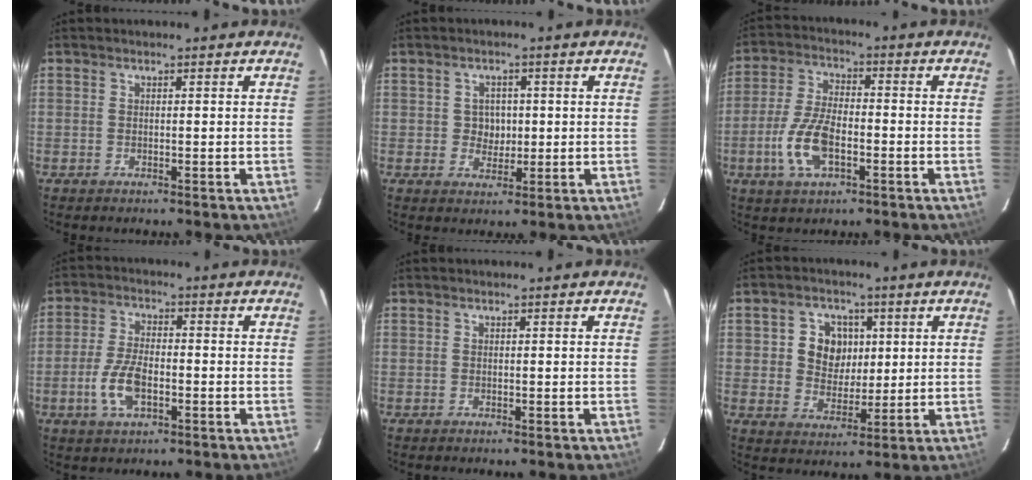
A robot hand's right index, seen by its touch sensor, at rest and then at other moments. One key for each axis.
{"total": 3.5, "fx": 0.1, "fy": 3.3, "fz": 1.1, "tx": -0.018, "ty": 0.010, "tz": 0.004}
{"total": 10.2, "fx": -3.5, "fy": 4.7, "fz": 8.4, "tx": -0.182, "ty": 0.000, "tz": -0.066}
{"total": 8.0, "fx": -2.8, "fy": 3.7, "fz": 6.5, "tx": -0.141, "ty": 0.000, "tz": -0.053}
{"total": 0.0}
{"total": 7.9, "fx": 1.6, "fy": 6.9, "fz": 3.4, "tx": -0.072, "ty": 0.018, "tz": 0.034}